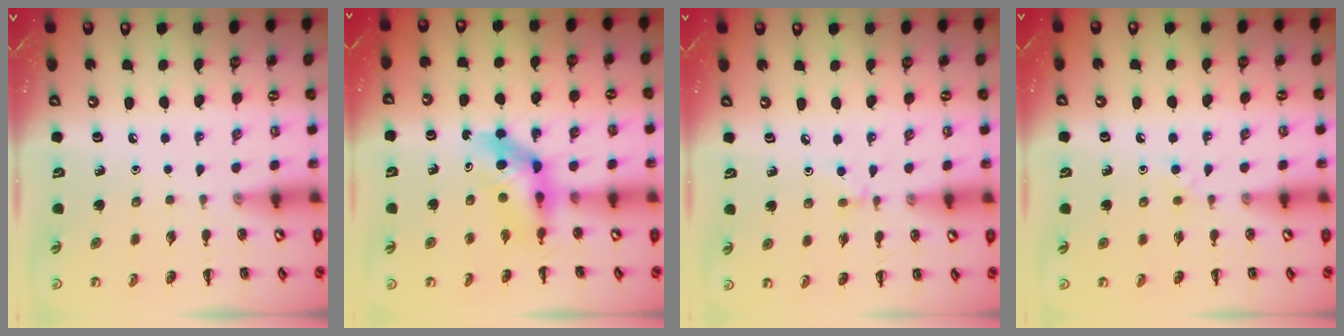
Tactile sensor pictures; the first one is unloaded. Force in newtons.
{"total": 5.3, "press": 5.2, "slide": 1.0}
{"total": 2.6, "press": 2.4, "slide": 1.0}
{"total": 3.0, "press": 2.6, "slide": 1.4}